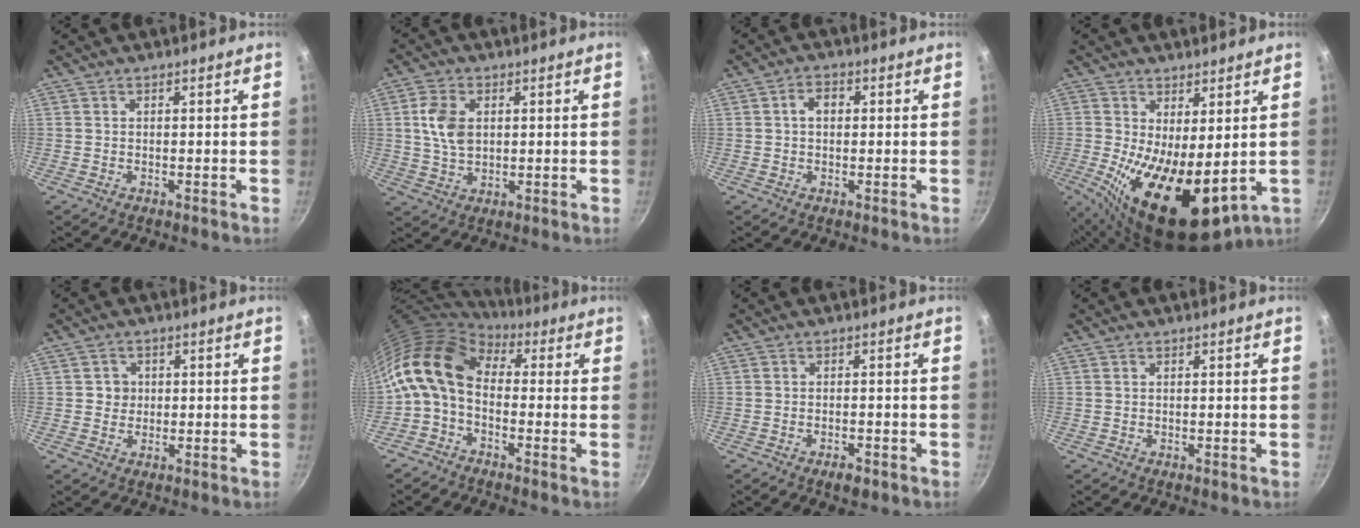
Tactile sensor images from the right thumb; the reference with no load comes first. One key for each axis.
{"total": 7.4, "fx": 1.4, "fy": 5.0, "fz": 5.4, "tx": -0.092, "ty": -0.001, "tz": 0.027}
{"total": 3.4, "fx": 0.4, "fy": 2.5, "fz": 2.3, "tx": -0.026, "ty": 0.010, "tz": 0.002}
{"total": 13.8, "fx": -0.8, "fy": 6.1, "fz": 12.3, "tx": -0.187, "ty": -0.018, "tz": 0.003}
{"total": 2.6, "fx": 0.3, "fy": 2.6, "fz": 0.7, "tx": 0.007, "ty": 0.002, "tz": 0.000}
{"total": 11.3, "fx": -0.2, "fy": 7.6, "fz": 8.3, "tx": -0.146, "ty": 0.027, "tz": -0.028}
{"total": 2.7, "fx": -1.7, "fy": 1.1, "fz": 1.8, "tx": -0.028, "ty": 0.011, "tz": -0.026}
{"total": 0.0}